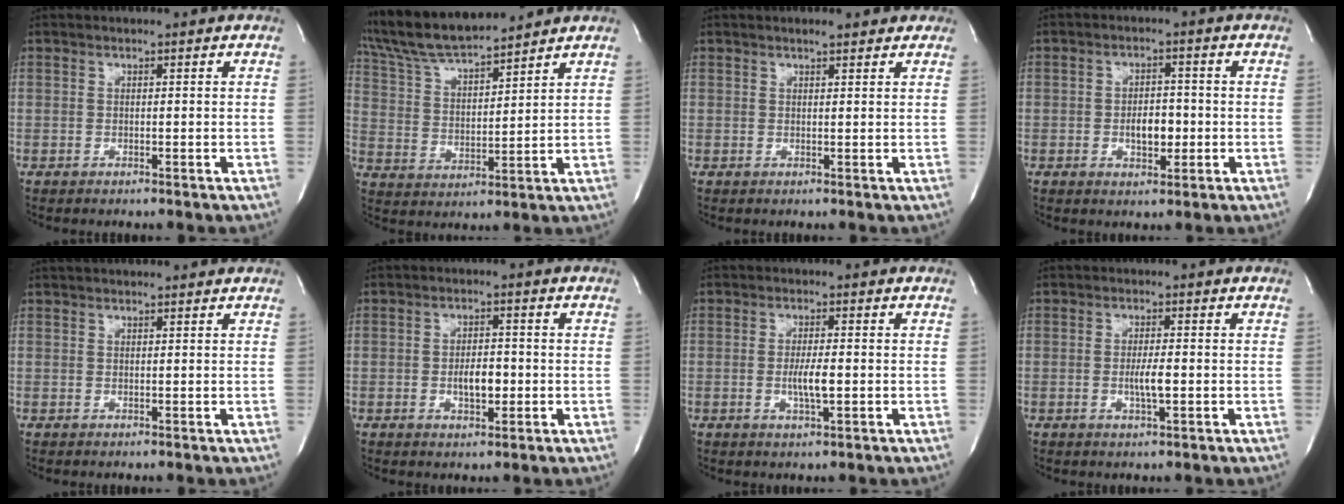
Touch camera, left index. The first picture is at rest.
{"total": 12.4, "force": [11.5, 0.8, 4.5], "torque": [-0.094, 0.015, 0.219]}
{"total": 2.3, "force": [1.9, 0.6, 1.0], "torque": [-0.016, 0.010, 0.023]}
{"total": 4.3, "force": [-0.9, 2.2, 3.6], "torque": [-0.053, 0.001, -0.012]}
{"total": 6.4, "force": [6.0, 0.9, 2.3], "torque": [-0.030, 0.029, 0.074]}
{"total": 4.0, "force": [-0.9, 1.7, 3.5], "torque": [-0.057, 0.000, -0.013]}
{"total": 3.7, "force": [-0.7, 0.4, 3.6], "torque": [-0.070, -0.007, -0.013]}
{"total": 3.0, "force": [-0.7, 0.3, 2.9], "torque": [-0.058, -0.006, -0.012]}